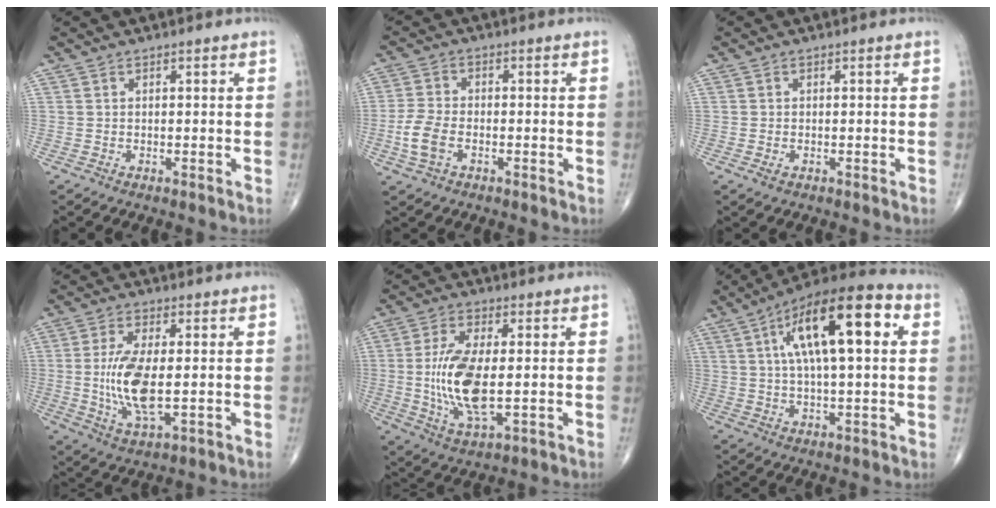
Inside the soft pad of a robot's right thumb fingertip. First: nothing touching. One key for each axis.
{"total": 6.1, "fx": -1.9, "fy": 3.6, "fz": 4.5, "tx": -0.103, "ty": 0.011, "tz": -0.042}
{"total": 1.2, "fx": -0.5, "fy": 0.7, "fz": 0.9, "tx": -0.017, "ty": 0.001, "tz": -0.008}
{"total": 10.9, "fx": -0.5, "fy": 4.1, "fz": 10.1, "tx": -0.209, "ty": -0.015, "tz": -0.006}
{"total": 13.0, "fx": -0.6, "fy": 5.2, "fz": 11.9, "tx": -0.246, "ty": -0.013, "tz": -0.007}
{"total": 19.5, "fx": 5.2, "fy": 6.8, "fz": 17.5, "tx": -0.275, "ty": 0.018, "tz": 0.075}